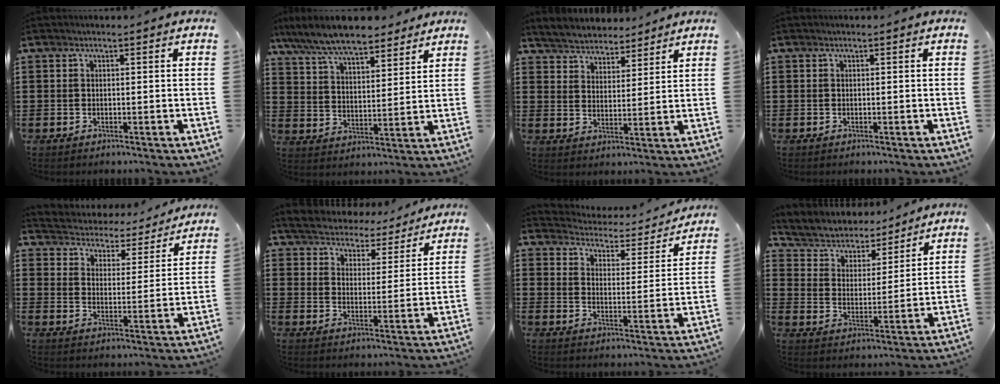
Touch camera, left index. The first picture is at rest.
{"total": 9.0, "force": [8.0, 2.1, 3.6], "torque": [-0.101, -0.022, 0.148]}
{"total": 4.3, "force": [4.2, 0.8, -0.3], "torque": [-0.015, -0.018, 0.076]}
{"total": 0.0}
{"total": 3.5, "force": [3.5, 0.3, -0.3], "torque": [-0.020, -0.033, 0.051]}
{"total": 4.5, "force": [4.5, 0.1, -0.6], "torque": [-0.018, -0.040, 0.073]}
{"total": 3.1, "force": [3.1, 0.4, -0.1], "torque": [-0.022, -0.027, 0.044]}
{"total": 4.7, "force": [4.5, 1.3, 0.1], "torque": [-0.033, -0.033, 0.074]}